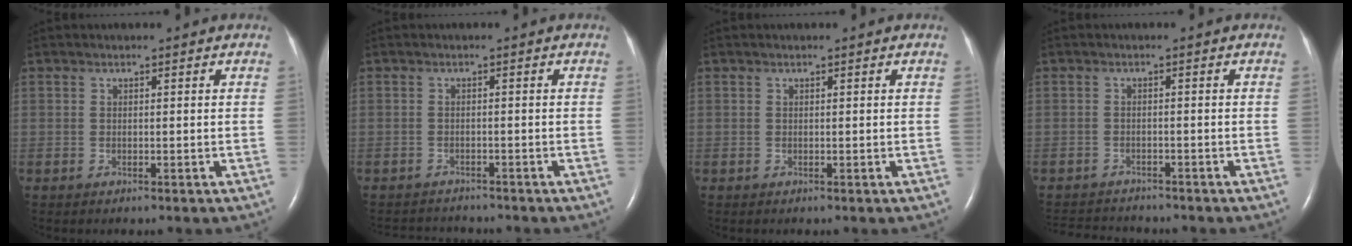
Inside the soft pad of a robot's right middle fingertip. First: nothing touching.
{"total": 5.3, "force": [-5.2, 0.9, 0.6], "torque": [-0.010, -0.003, -0.074]}
{"total": 0.0}
{"total": 6.9, "force": [-6.6, 1.3, 1.4], "torque": [-0.025, -0.002, -0.098]}